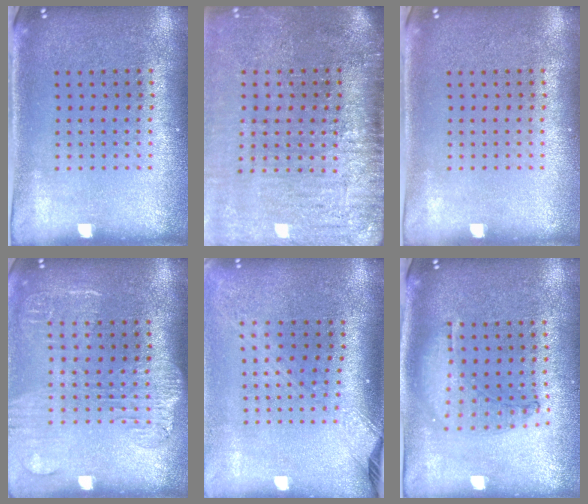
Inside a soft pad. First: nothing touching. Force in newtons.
{"total": 4.5, "press": 3.8, "slide": 2.5}
{"total": 0.0}
{"total": 1.8, "press": 1.6, "slide": 0.9}
{"total": 2.2, "press": 1.6, "slide": 1.5}
{"total": 1.0, "press": 0.9, "slide": 0.2}